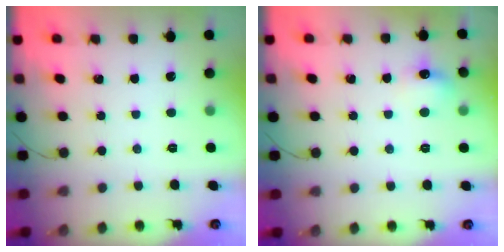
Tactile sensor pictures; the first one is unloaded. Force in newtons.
{"total": 6.9, "press": 6.7, "slide": 1.9}